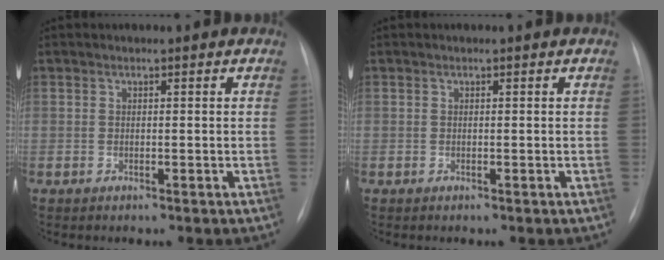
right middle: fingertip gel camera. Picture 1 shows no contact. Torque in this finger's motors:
{"motor_torque": [1.04, -1.10, 0.04, 0.01]}